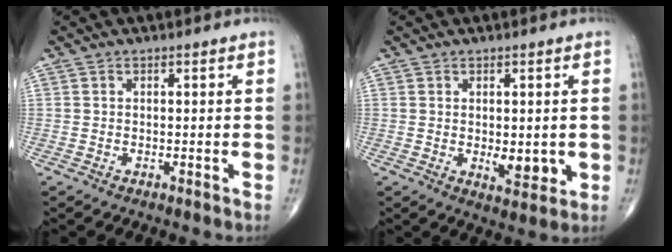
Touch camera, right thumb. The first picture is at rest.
{"total": 5.4, "force": [-0.4, 2.7, 4.7], "torque": [-0.047, -0.011, 0.002]}